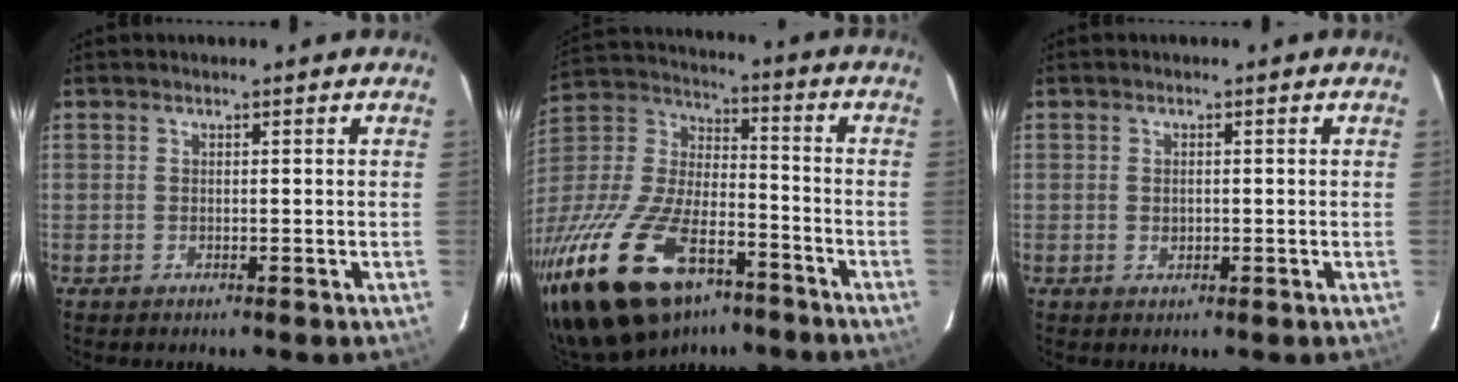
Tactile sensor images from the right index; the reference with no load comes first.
{"total": 26.9, "force": [-16.7, 12.4, 17.1], "torque": [-0.349, -0.019, -0.281]}
{"total": 1.2, "force": [-0.1, 1.0, 0.7], "torque": [-0.010, 0.000, -0.001]}